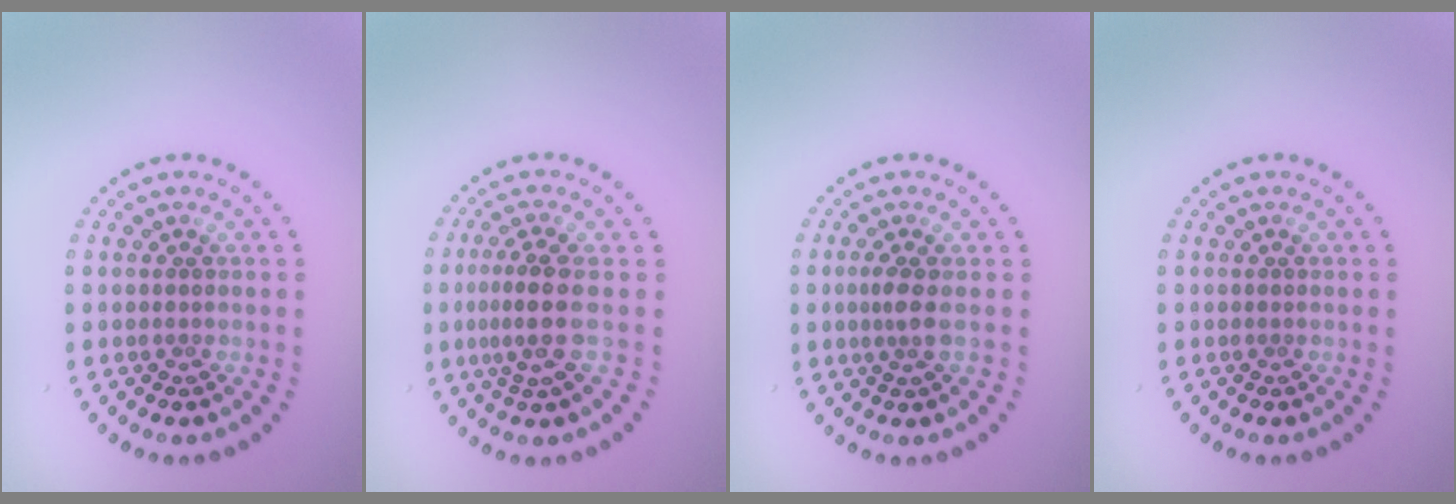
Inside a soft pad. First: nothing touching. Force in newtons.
{"total": 3.0, "press": 2.3, "slide": 1.9}
{"total": 1.7, "press": 1.3, "slide": 1.1}
{"total": 0.0}